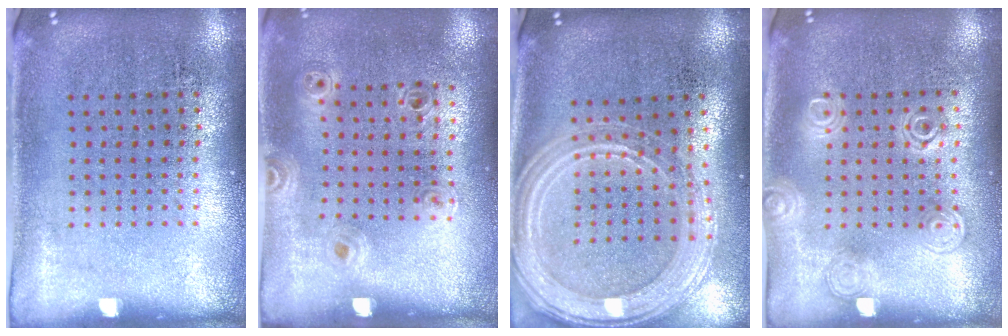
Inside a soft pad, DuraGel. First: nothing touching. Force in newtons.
{"total": 0.9, "press": 0.8, "slide": 0.3}
{"total": 2.2, "press": 2.0, "slide": 0.8}
{"total": 1.2, "press": 1.2, "slide": 0.3}